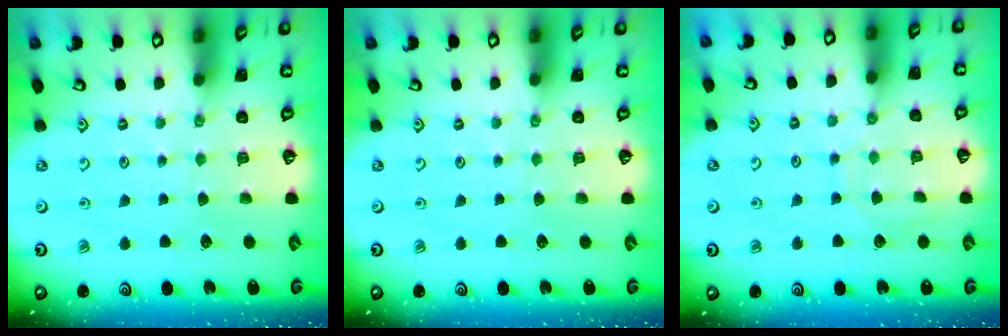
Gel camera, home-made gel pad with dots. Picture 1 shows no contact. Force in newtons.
{"total": 0.0}
{"total": 6.3, "press": 6.3, "slide": 0.6}